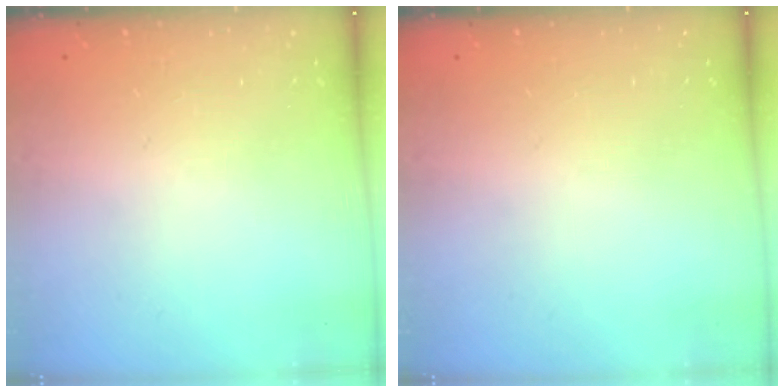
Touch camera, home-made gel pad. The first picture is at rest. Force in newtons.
{"total": 0.0}